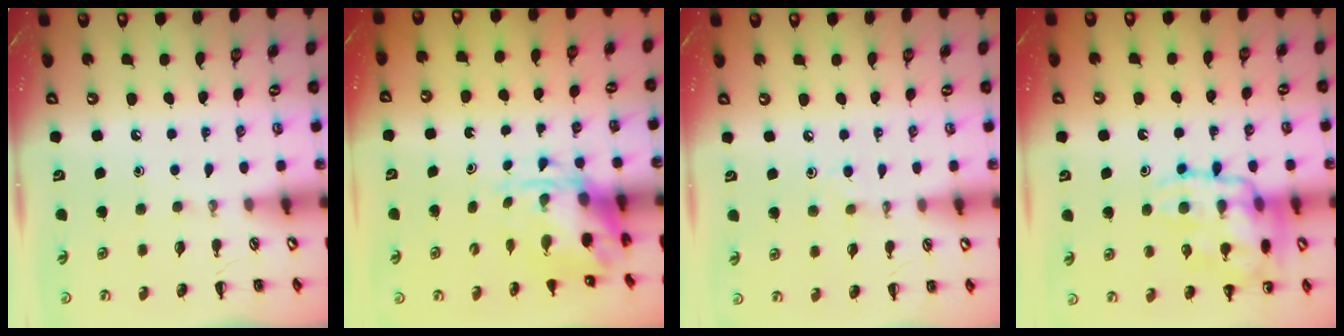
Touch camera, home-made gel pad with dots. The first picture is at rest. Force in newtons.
{"total": 4.9, "press": 4.8, "slide": 0.8}
{"total": 2.7, "press": 2.5, "slide": 0.9}
{"total": 17.2, "press": 17.1, "slide": 1.5}